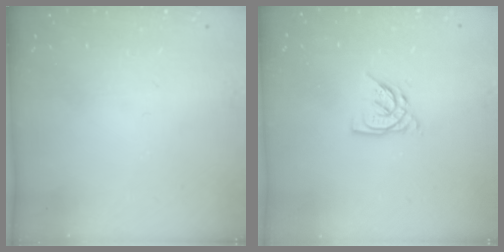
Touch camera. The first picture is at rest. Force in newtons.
{"total": 5.4, "press": 5.4, "slide": 0.1}